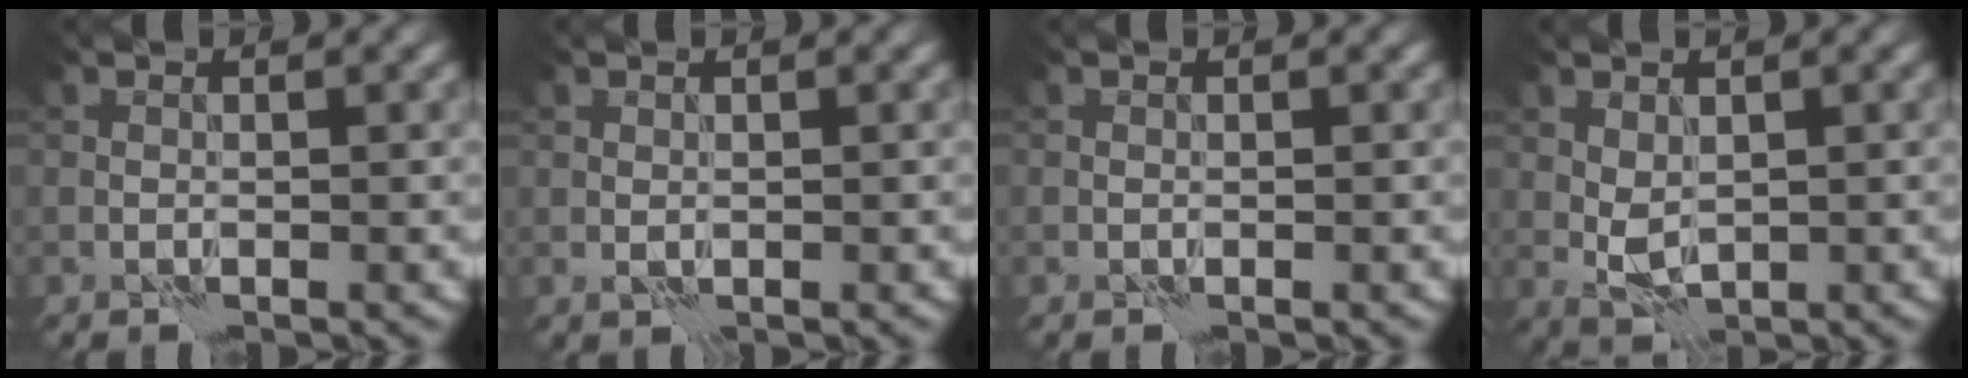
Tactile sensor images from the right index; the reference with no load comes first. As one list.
[{"total": 0.8, "force": [-0.1, 0.6, 0.5], "torque": [-0.009, -0.001, -0.003]}, {"total": 0.0}, {"total": 2.4, "force": [0.2, 1.5, 1.8], "torque": [-0.036, -0.002, 0.010]}]